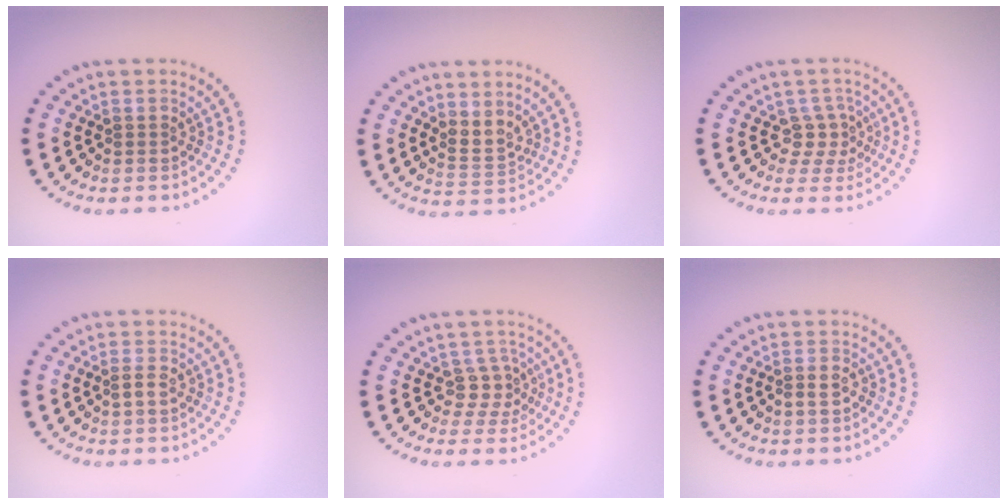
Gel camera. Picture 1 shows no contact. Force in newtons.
{"total": 2.1, "press": 1.6, "slide": 1.4}
{"total": 2.2, "press": 1.6, "slide": 1.5}
{"total": 1.1, "press": 1.0, "slide": 0.4}
{"total": 2.2, "press": 1.7, "slide": 1.5}
{"total": 1.5, "press": 1.3, "slide": 0.6}